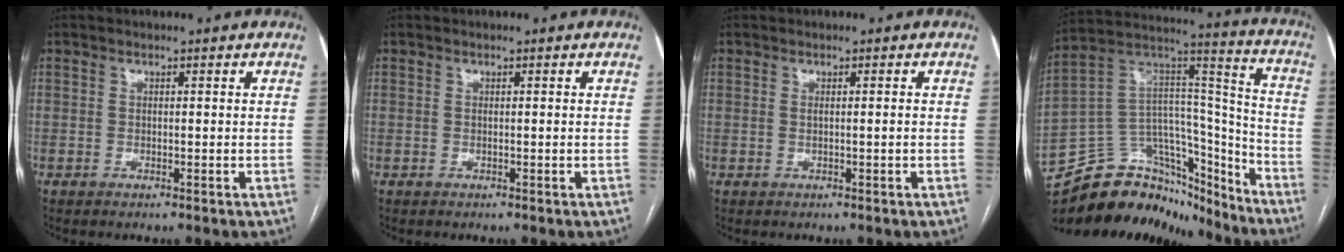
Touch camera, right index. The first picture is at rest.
{"total": 0.0}
{"total": 1.0, "force": [0.0, 0.0, 1.0], "torque": [-0.019, -0.001, 0.003]}
{"total": 24.0, "force": [-20.8, 10.1, 6.3], "torque": [-0.131, 0.078, -0.323]}